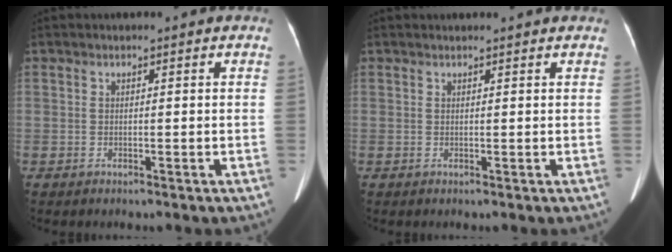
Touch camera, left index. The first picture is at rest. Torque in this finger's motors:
{"motor_torque": [-0.81, -0.07, -0.39, -0.01]}